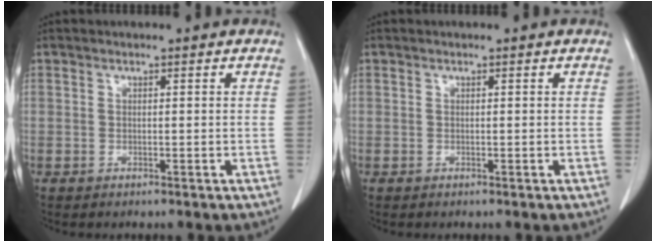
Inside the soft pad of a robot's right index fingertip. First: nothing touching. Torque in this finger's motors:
{"motor_torque": [0.00, 0.00, 0.00, 0.01]}